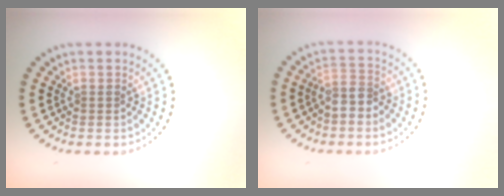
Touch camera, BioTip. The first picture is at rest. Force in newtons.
{"total": 2.2, "press": 1.9, "slide": 1.2}